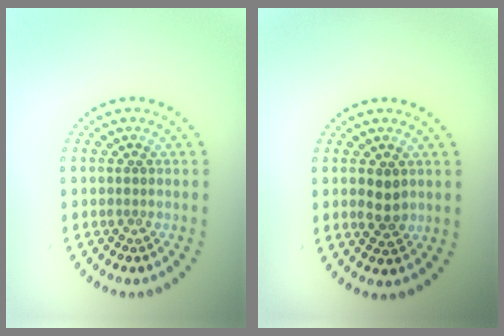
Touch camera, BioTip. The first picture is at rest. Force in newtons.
{"total": 2.1, "press": 2.1, "slide": 0.2}